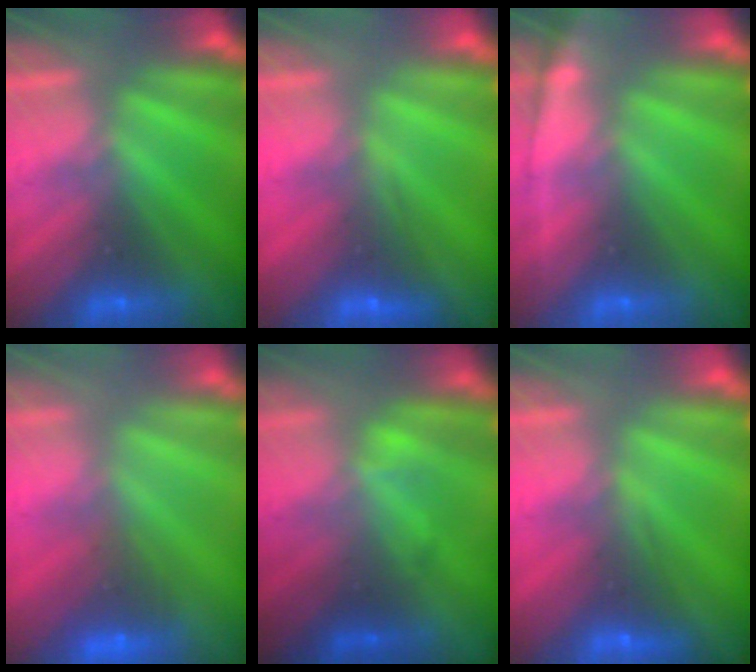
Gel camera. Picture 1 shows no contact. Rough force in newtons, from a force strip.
{"total": 2.9}
{"total": 1.4}
{"total": 9.3}
{"total": 2.1}
{"total": 2.9}